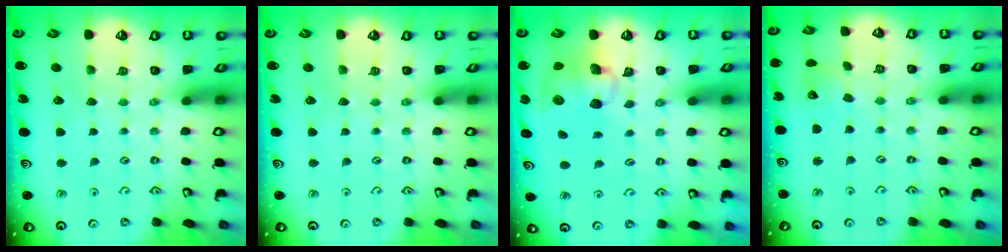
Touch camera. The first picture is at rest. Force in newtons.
{"total": 0.0}
{"total": 11.3, "press": 11.1, "slide": 1.6}
{"total": 2.8, "press": 2.8, "slide": 0.4}